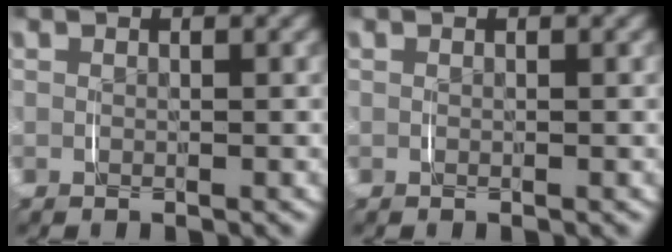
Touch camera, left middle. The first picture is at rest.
{"total": 0.0}